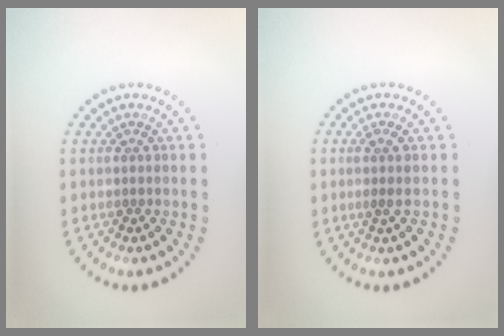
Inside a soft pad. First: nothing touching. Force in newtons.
{"total": 1.5, "press": 1.1, "slide": 0.9}